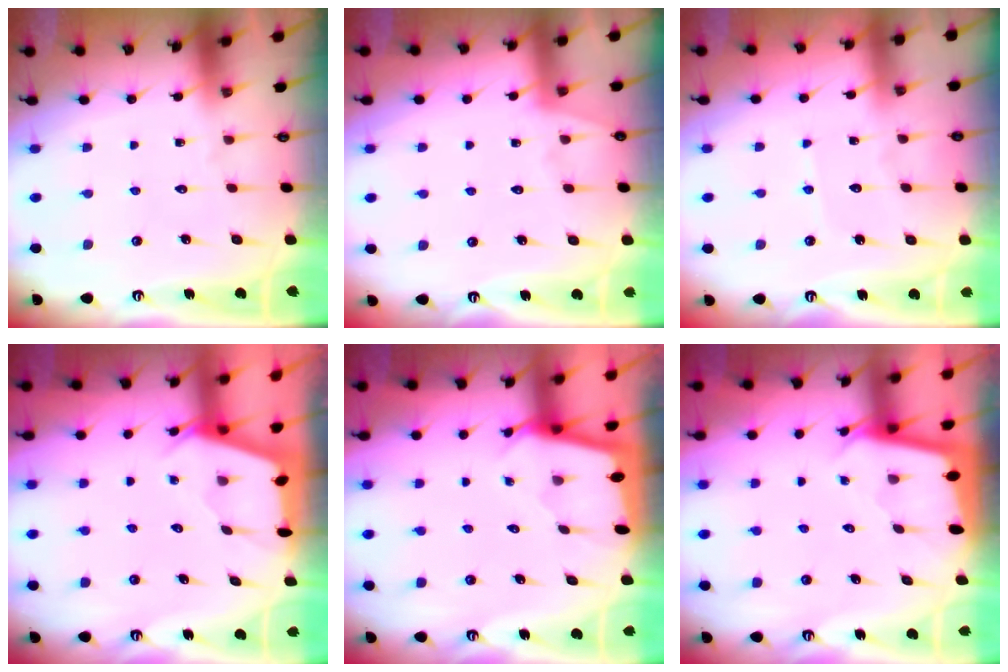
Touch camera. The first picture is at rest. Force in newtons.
{"total": 3.7, "press": 3.7, "slide": 0.4}
{"total": 3.5, "press": 3.4, "slide": 0.5}
{"total": 2.4, "press": 2.4, "slide": 0.4}
{"total": 1.7, "press": 1.7, "slide": 0.2}
{"total": 1.8, "press": 1.8, "slide": 0.1}